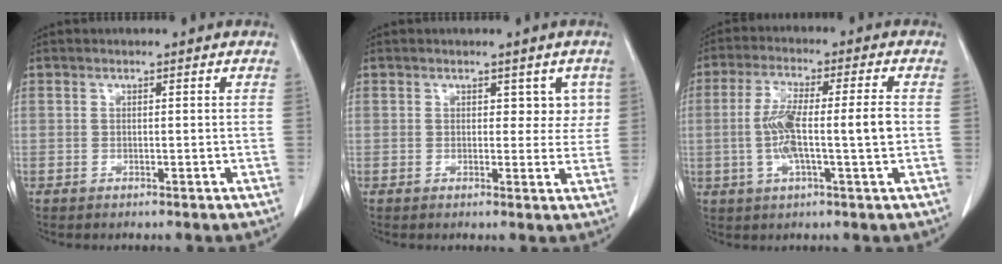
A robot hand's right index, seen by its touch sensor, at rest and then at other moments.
{"total": 3.3, "force": [1.2, 2.2, 2.1], "torque": [-0.006, 0.003, 0.013]}
{"total": 9.7, "force": [-0.7, 0.9, 9.6], "torque": [-0.181, 0.010, -0.017]}